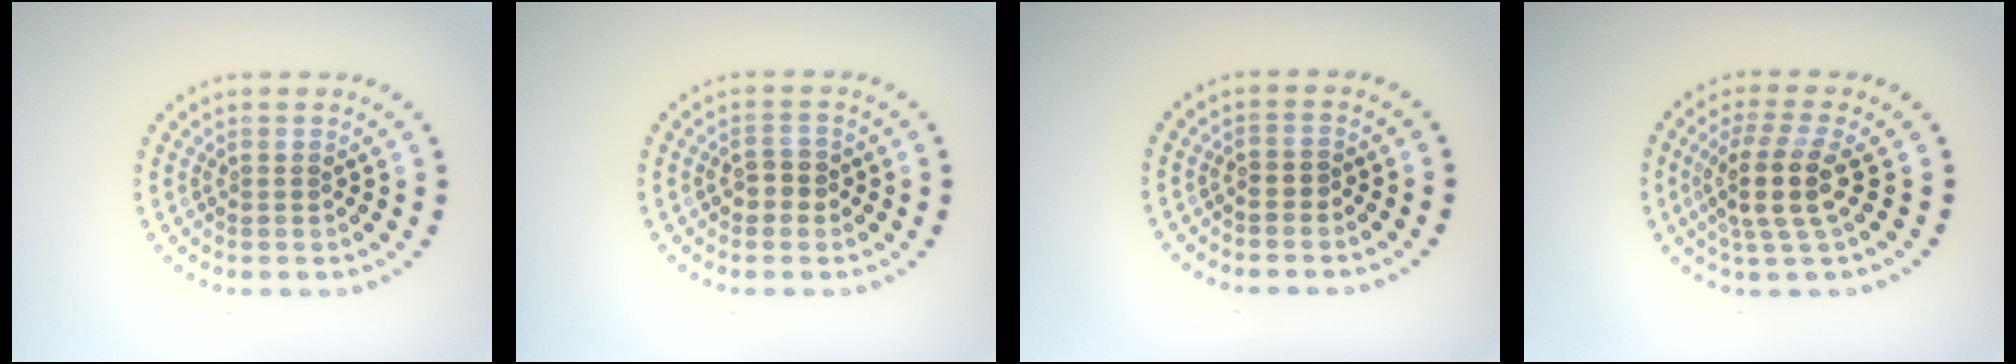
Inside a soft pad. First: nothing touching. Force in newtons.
{"total": 1.9, "press": 1.9, "slide": 0.3}
{"total": 0.6, "press": 0.5, "slide": 0.4}
{"total": 4.1, "press": 3.4, "slide": 2.4}